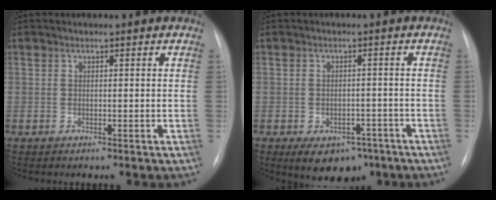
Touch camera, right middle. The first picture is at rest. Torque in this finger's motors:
{"motor_torque": [0.81, -0.78, 0.20, 0.02]}